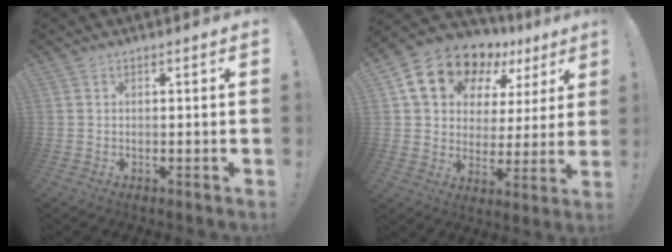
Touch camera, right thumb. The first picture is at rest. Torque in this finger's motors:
{"motor_torque": [1.32, 3.39, 0.80, 0.42, 0.06]}